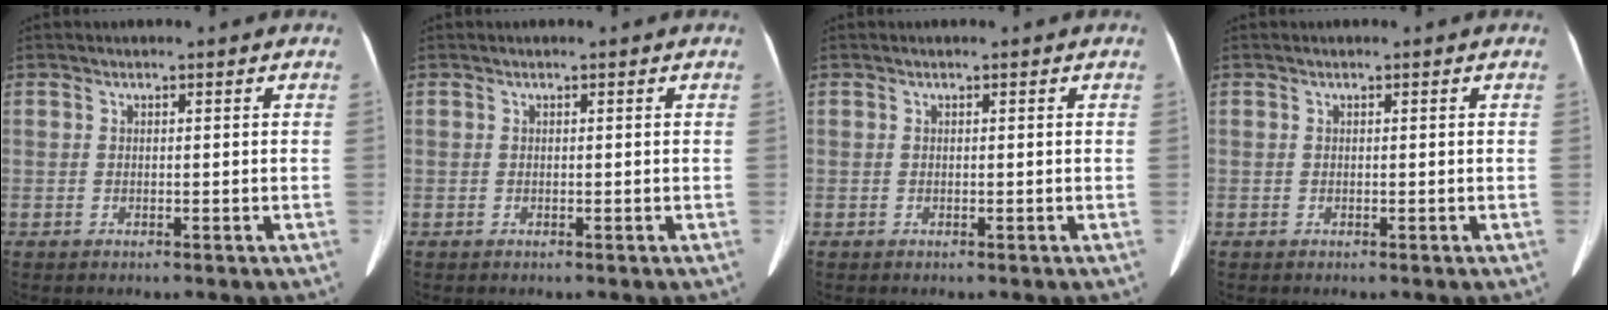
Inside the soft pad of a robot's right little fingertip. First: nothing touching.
{"total": 0.0}
{"total": 0.0}
{"total": 0.0}